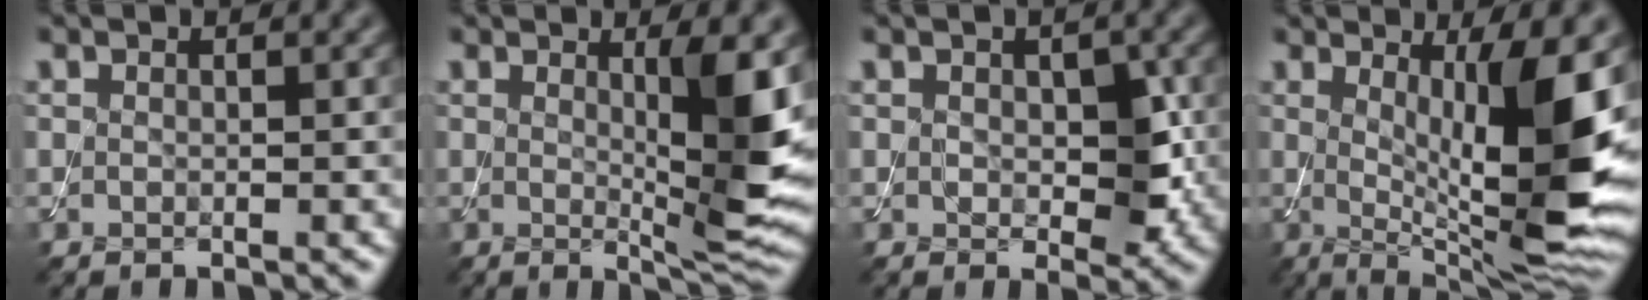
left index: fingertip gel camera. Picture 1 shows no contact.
{"total": 6.5, "force": [1.0, 1.2, 6.3], "torque": [-0.088, -0.016, 0.020]}
{"total": 3.8, "force": [0.1, 2.3, 3.0], "torque": [-0.050, -0.005, 0.006]}
{"total": 11.9, "force": [1.0, 3.1, 11.4], "torque": [-0.165, -0.021, 0.024]}